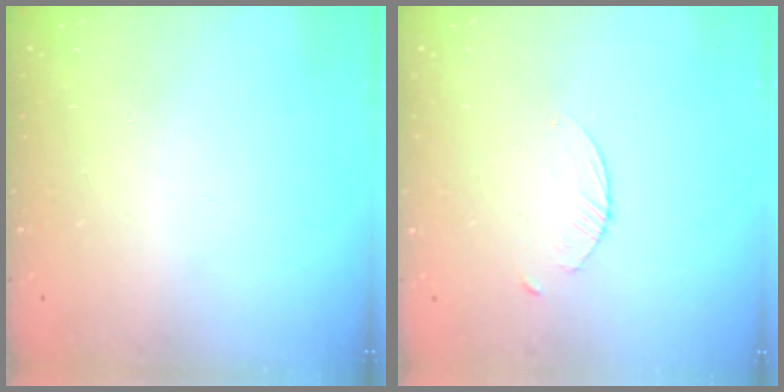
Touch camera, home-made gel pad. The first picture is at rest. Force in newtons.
{"total": 1.5, "press": 1.5, "slide": 0.2}